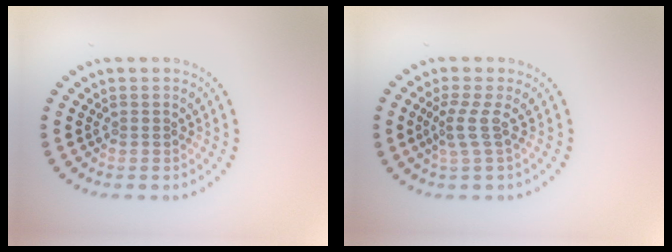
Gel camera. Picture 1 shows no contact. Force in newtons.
{"total": 2.0, "press": 1.3, "slide": 1.5}